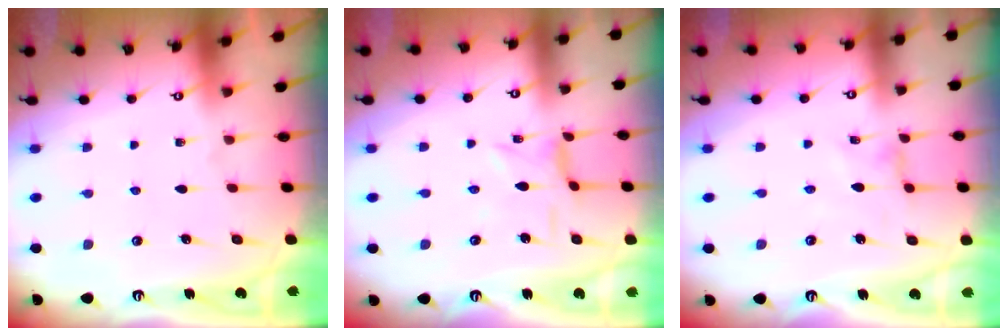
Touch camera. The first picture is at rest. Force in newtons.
{"total": 0.6, "press": 0.5, "slide": 0.3}
{"total": 0.0}